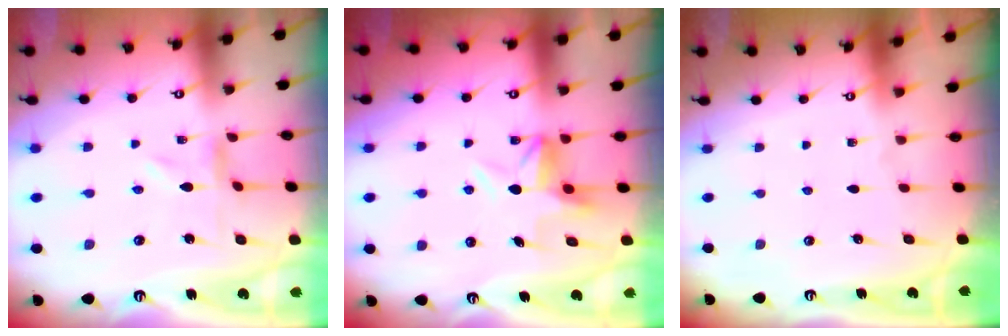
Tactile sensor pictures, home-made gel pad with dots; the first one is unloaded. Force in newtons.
{"total": 6.4, "press": 6.4, "slide": 0.3}
{"total": 0.0}